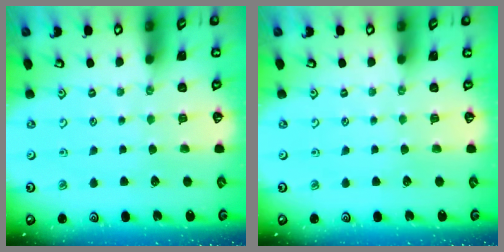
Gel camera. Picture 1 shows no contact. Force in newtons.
{"total": 0.0}